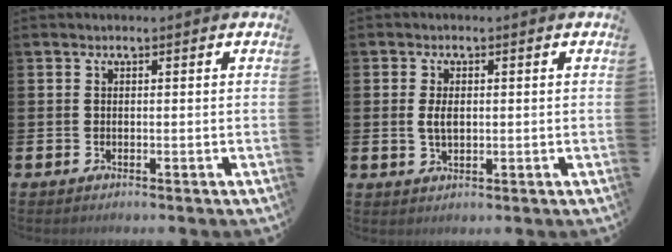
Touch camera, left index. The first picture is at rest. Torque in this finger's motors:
{"motor_torque": [0.70, 0.30, 0.05, 0.12]}